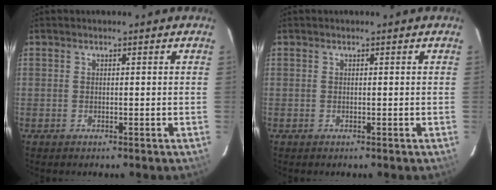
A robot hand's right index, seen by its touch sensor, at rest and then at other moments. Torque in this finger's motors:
{"motor_torque": [0.00, 0.00, 0.03, 0.00]}